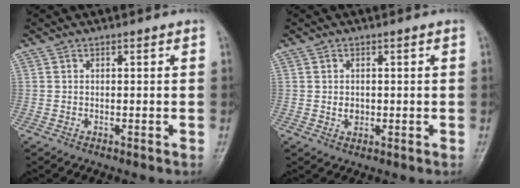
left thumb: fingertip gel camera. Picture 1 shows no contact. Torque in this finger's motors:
{"motor_torque": [-0.20, 0.14, 0.04, 0.00, 0.00]}